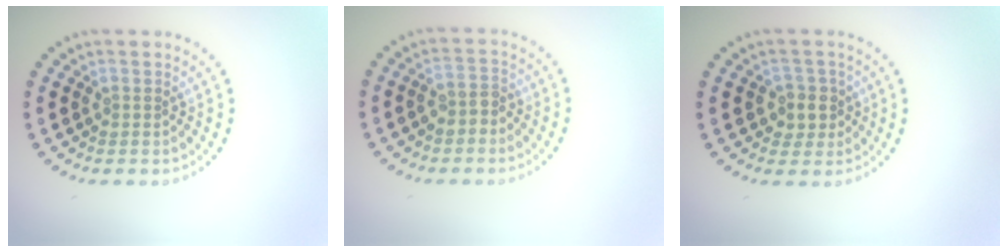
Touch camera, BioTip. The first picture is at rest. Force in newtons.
{"total": 1.8, "press": 1.6, "slide": 0.9}
{"total": 2.5, "press": 2.3, "slide": 0.9}